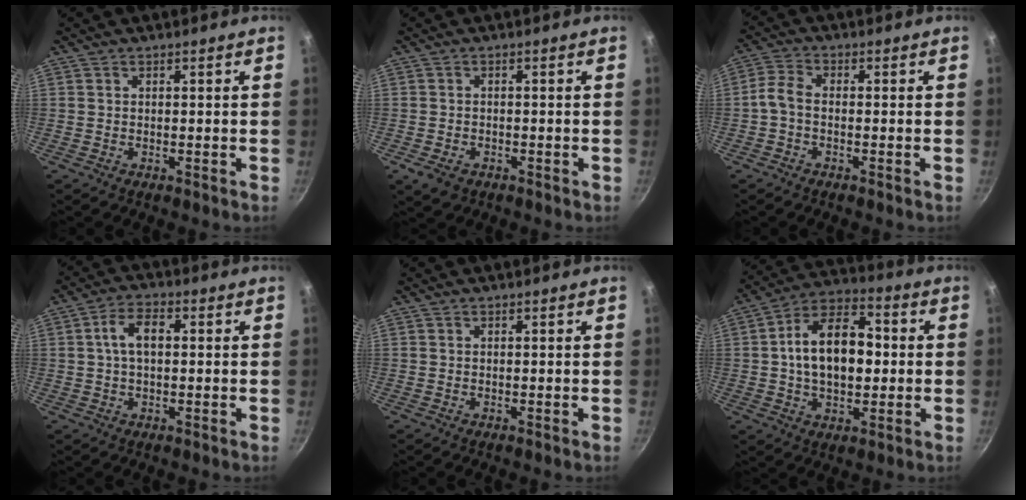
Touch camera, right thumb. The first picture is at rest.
{"total": 3.1, "force": [-1.5, 2.1, 1.7], "torque": [-0.031, 0.002, -0.021]}
{"total": 4.3, "force": [-0.9, 2.5, 3.4], "torque": [-0.072, 0.015, -0.026]}
{"total": 6.0, "force": [0.8, 3.3, 4.9], "torque": [-0.091, 0.016, 0.011]}
{"total": 0.0}
{"total": 15.6, "force": [0.7, 9.3, 12.4], "torque": [-0.187, 0.025, 0.005]}